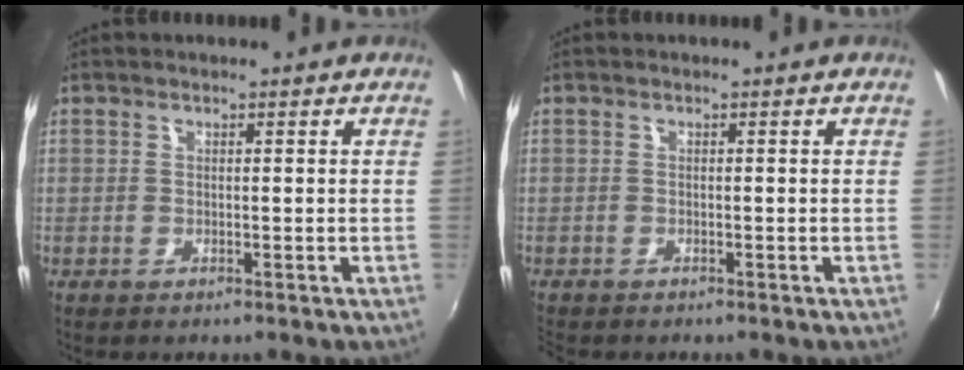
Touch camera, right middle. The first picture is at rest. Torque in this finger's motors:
{"motor_torque": [0.27, -0.30, 0.09, 0.05]}